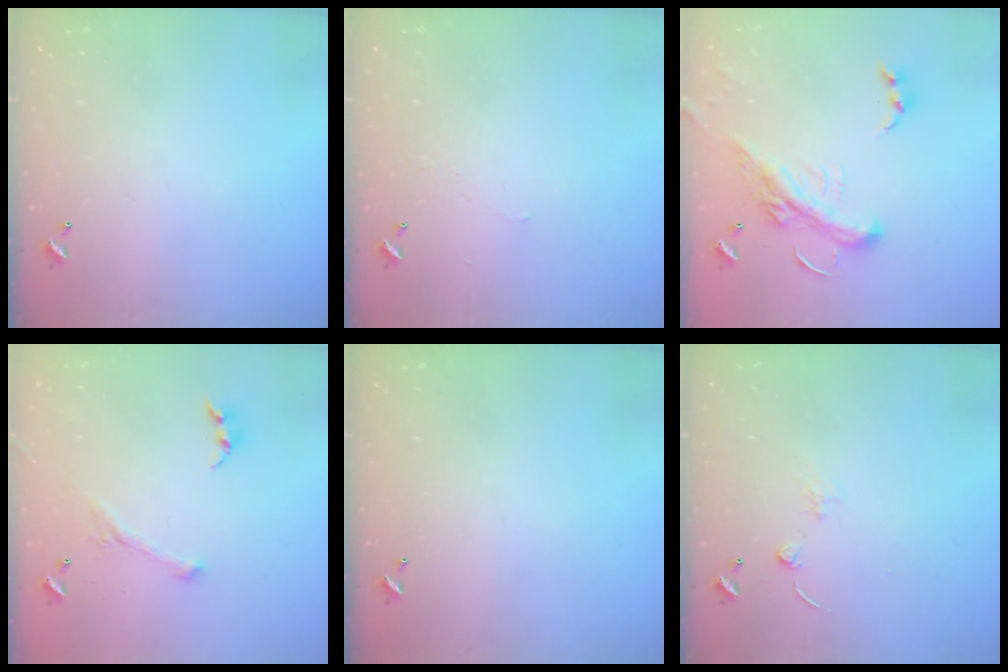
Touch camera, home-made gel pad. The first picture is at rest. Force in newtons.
{"total": 2.1, "press": 2.1, "slide": 0.6}
{"total": 5.4, "press": 5.2, "slide": 1.4}
{"total": 2.8, "press": 2.6, "slide": 0.9}
{"total": 0.0}
{"total": 0.9, "press": 0.9, "slide": 0.3}